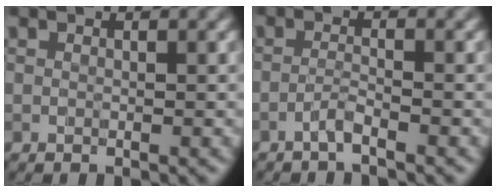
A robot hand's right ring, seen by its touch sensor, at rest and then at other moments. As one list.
[{"total": 1.2, "force": [-1.0, -0.1, 0.7], "torque": [-0.010, 0.006, -0.026]}]